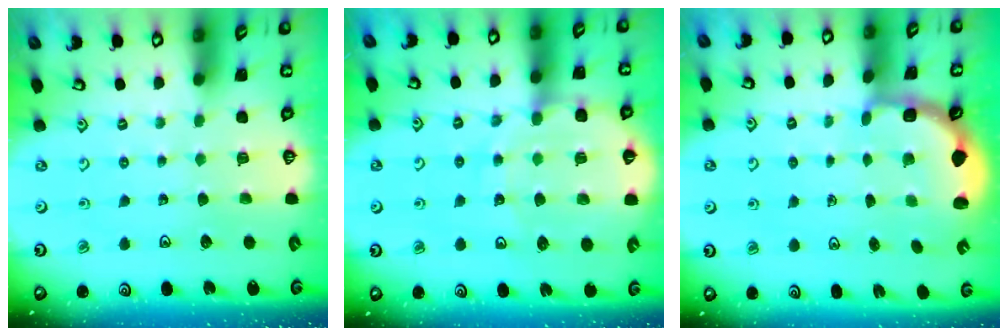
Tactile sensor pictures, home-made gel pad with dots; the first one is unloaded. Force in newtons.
{"total": 10.9, "press": 10.4, "slide": 3.1}
{"total": 3.0, "press": 2.0, "slide": 2.2}